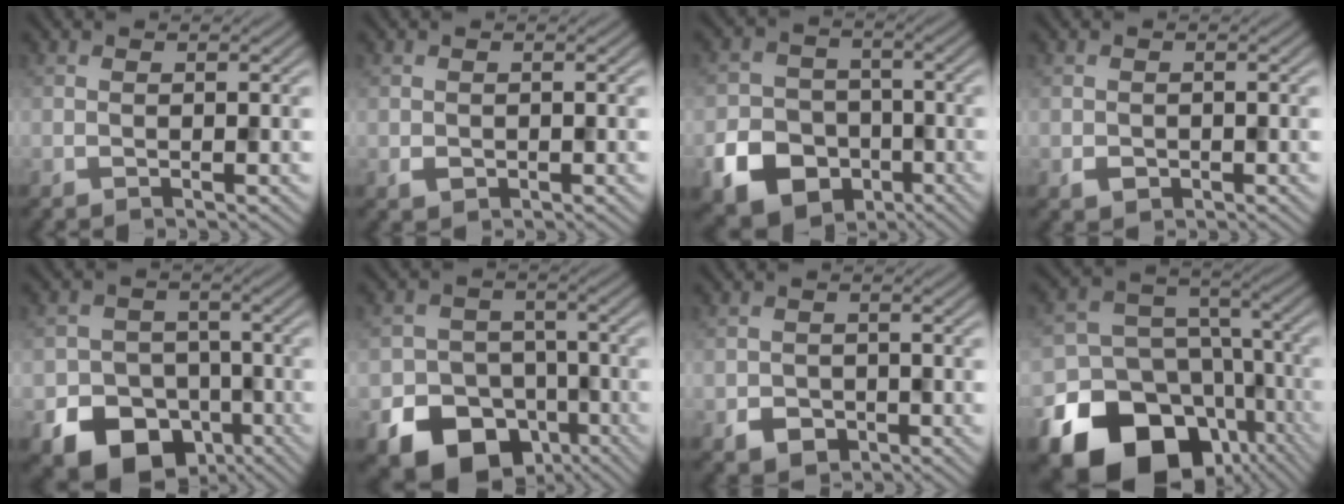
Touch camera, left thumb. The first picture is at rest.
{"total": 1.0, "force": [-0.2, 0.9, 0.4], "torque": [-0.010, -0.007, -0.002]}
{"total": 11.1, "force": [-5.4, 8.7, 4.2], "torque": [-0.097, -0.043, -0.111]}
{"total": 1.4, "force": [-0.5, 1.2, 0.5], "torque": [-0.010, -0.008, -0.010]}
{"total": 13.7, "force": [-7.4, 10.2, 5.3], "torque": [-0.087, -0.051, -0.138]}
{"total": 15.7, "force": [-8.9, 11.6, 5.8], "torque": [-0.094, -0.064, -0.158]}
{"total": 3.0, "force": [-1.6, 2.3, 1.1], "torque": [-0.021, -0.009, -0.031]}
{"total": 22.3, "force": [-11.1, 17.3, 8.8], "torque": [-0.173, -0.075, -0.170]}